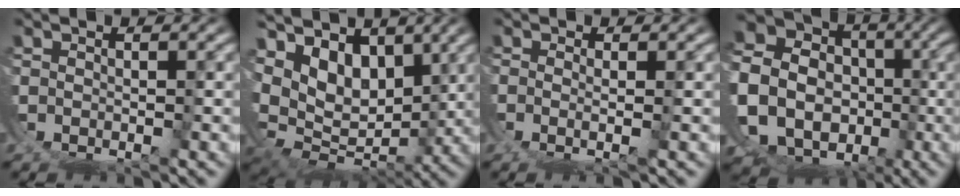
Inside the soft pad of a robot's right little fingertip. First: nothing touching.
{"total": 8.0, "force": [2.2, 6.3, 4.4], "torque": [-0.103, -0.028, 0.042]}
{"total": 2.3, "force": [0.6, -1.7, 1.3], "torque": [-0.017, 0.000, 0.012]}
{"total": 17.1, "force": [0.7, 15.2, 7.7], "torque": [-0.161, -0.032, -0.001]}